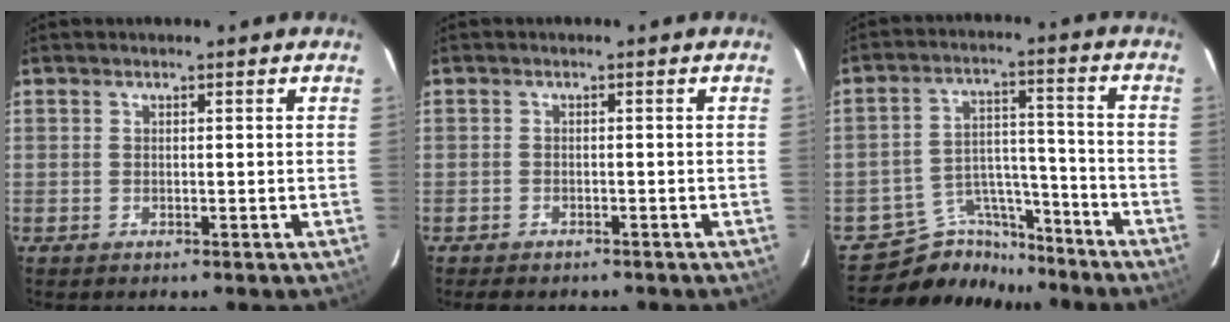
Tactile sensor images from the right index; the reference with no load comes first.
{"total": 3.5, "force": [-3.0, 1.3, 1.3], "torque": [-0.034, -0.007, -0.046]}
{"total": 11.1, "force": [-10.1, 4.5, 0.6], "torque": [-0.018, 0.044, -0.168]}